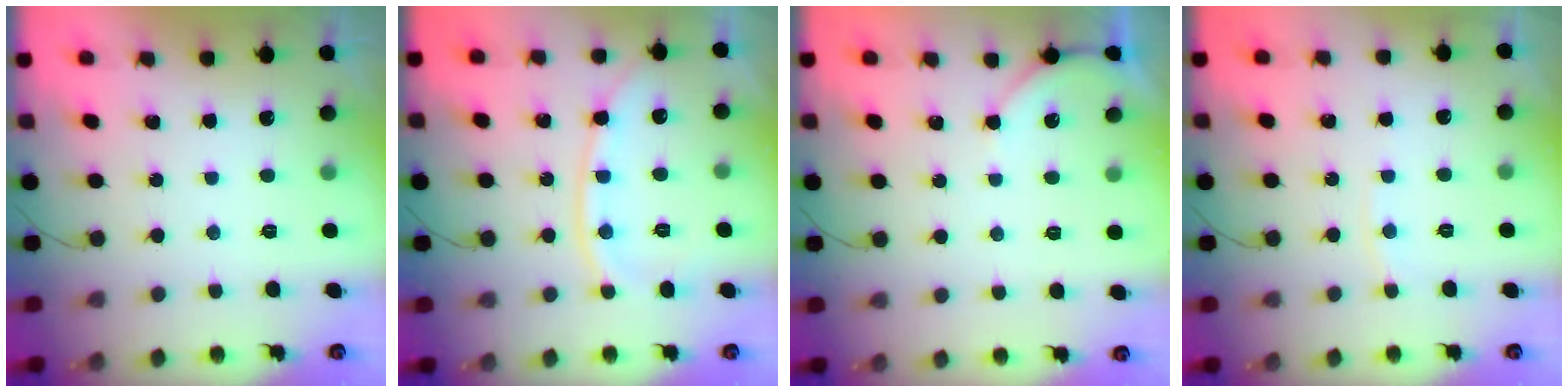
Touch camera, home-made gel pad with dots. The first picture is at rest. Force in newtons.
{"total": 10.3, "press": 10.2, "slide": 1.3}
{"total": 3.7, "press": 3.7, "slide": 0.6}
{"total": 2.2, "press": 2.2, "slide": 0.3}